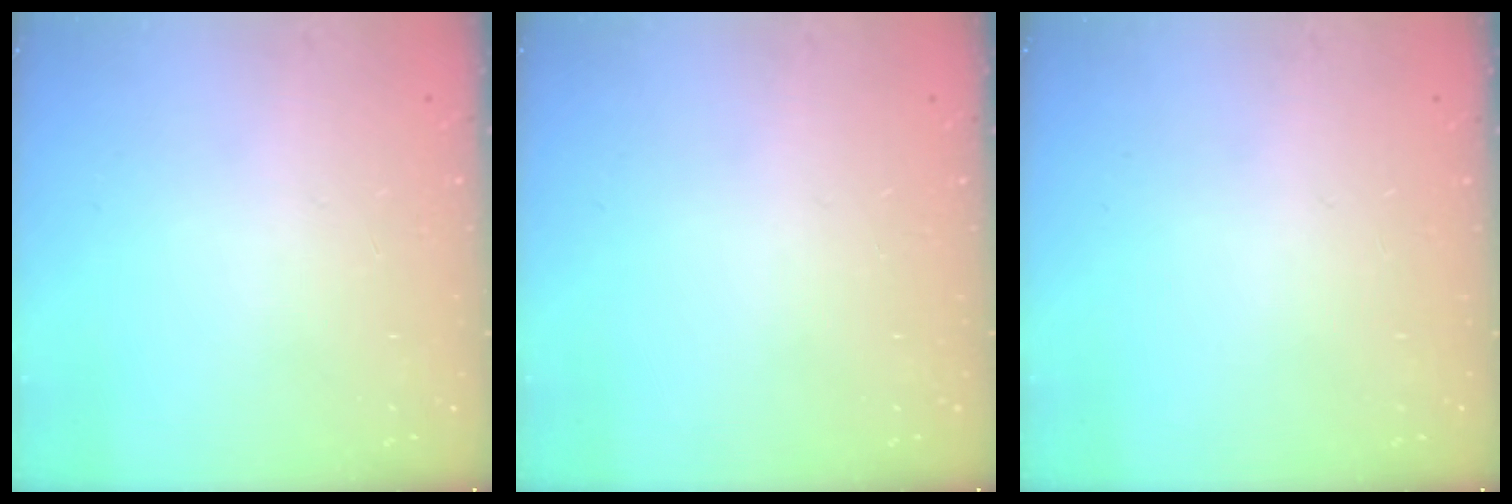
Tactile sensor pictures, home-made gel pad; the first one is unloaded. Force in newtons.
{"total": 0.0}
{"total": 0.0}